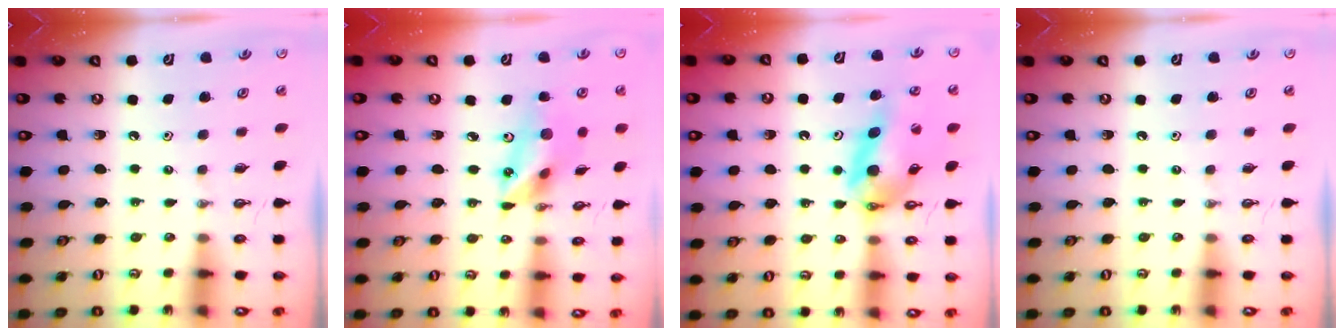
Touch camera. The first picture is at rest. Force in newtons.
{"total": 14.8, "press": 14.5, "slide": 3.1}
{"total": 13.9, "press": 13.8, "slide": 1.9}
{"total": 0.0}